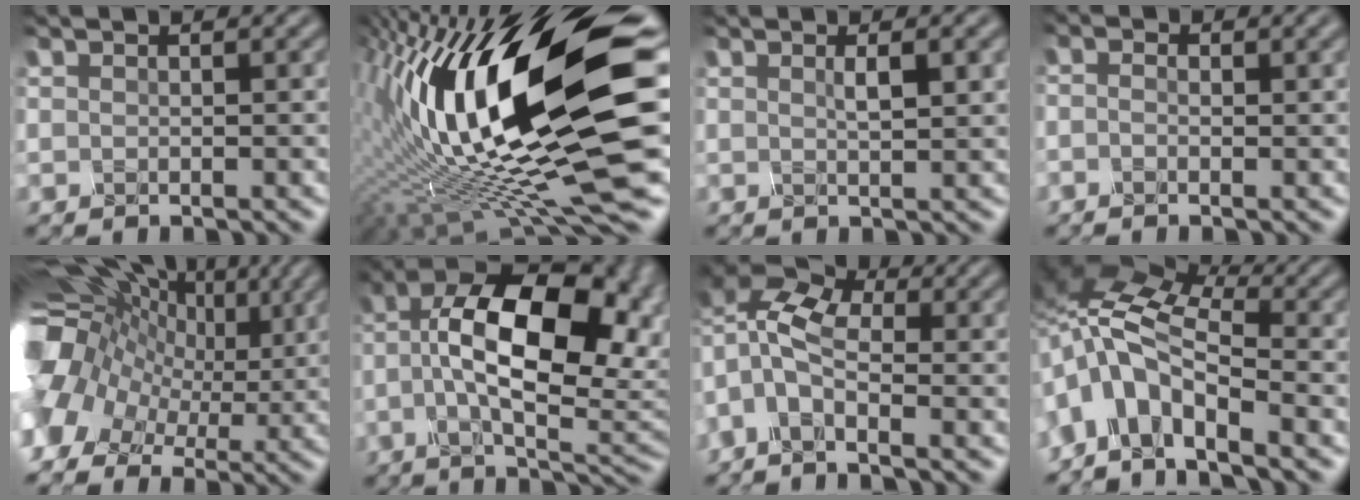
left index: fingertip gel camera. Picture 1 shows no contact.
{"total": 17.6, "force": [0.8, 5.0, 16.9], "torque": [-0.307, -0.014, 0.035]}
{"total": 2.2, "force": [0.2, 0.4, 2.2], "torque": [-0.026, 0.002, 0.009]}
{"total": 1.3, "force": [-1.0, -0.1, 0.8], "torque": [-0.013, -0.007, -0.017]}
{"total": 13.5, "force": [1.1, 10.2, 8.7], "torque": [-0.197, 0.000, 0.041]}
{"total": 14.1, "force": [0.0, 6.9, 12.3], "torque": [-0.183, 0.010, 0.013]}
{"total": 5.2, "force": [-2.8, 2.4, 3.7], "torque": [-0.097, 0.008, -0.049]}
{"total": 6.7, "force": [-4.5, 2.8, 4.0], "torque": [-0.087, 0.009, -0.086]}